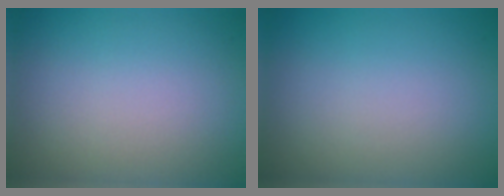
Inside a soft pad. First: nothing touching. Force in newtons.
{"total": 0.0}